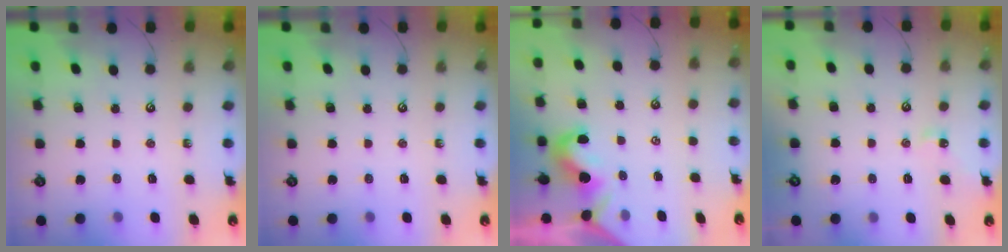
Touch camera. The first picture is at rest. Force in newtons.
{"total": 0.0}
{"total": 2.0, "press": 2.0, "slide": 0.6}
{"total": 2.8, "press": 2.7, "slide": 0.6}